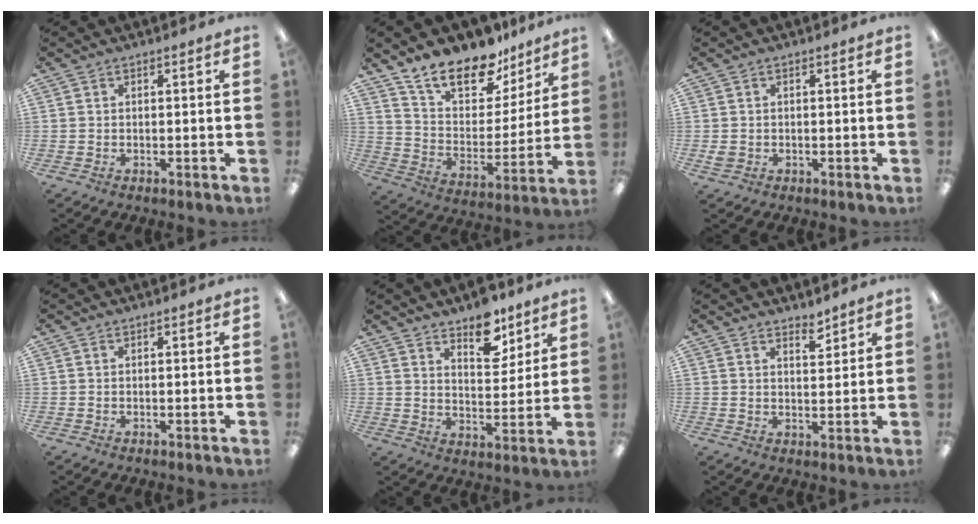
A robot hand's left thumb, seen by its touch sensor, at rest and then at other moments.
{"total": 17.0, "force": [14.0, 7.3, 6.4], "torque": [-0.117, -0.101, 0.249]}
{"total": 1.5, "force": [-0.1, 1.3, 0.8], "torque": [-0.014, 0.005, -0.002]}
{"total": 0.0}
{"total": 9.6, "force": [7.4, 4.4, 4.2], "torque": [-0.043, -0.047, 0.126]}
{"total": 3.5, "force": [3.2, 1.0, 1.0], "torque": [-0.001, -0.026, 0.055]}